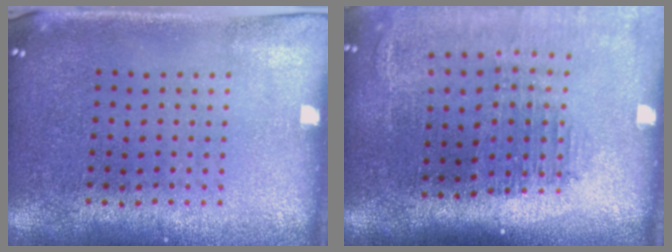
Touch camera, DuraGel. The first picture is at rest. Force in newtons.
{"total": 2.1, "press": 1.7, "slide": 1.2}